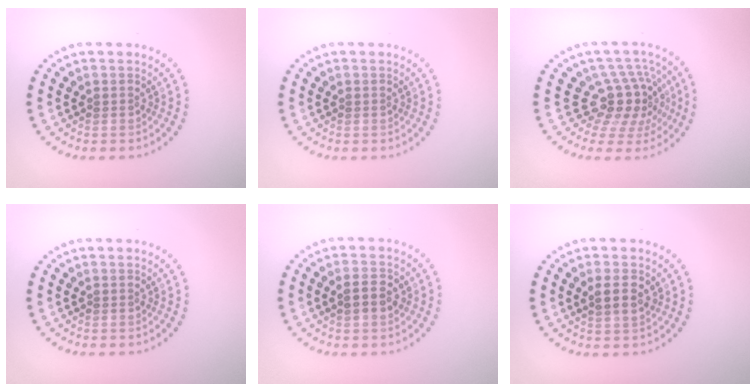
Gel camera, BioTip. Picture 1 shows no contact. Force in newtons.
{"total": 0.0}
{"total": 4.5, "press": 3.3, "slide": 3.0}
{"total": 0.0}
{"total": 1.8, "press": 1.8, "slide": 0.1}
{"total": 2.4, "press": 2.3, "slide": 0.9}